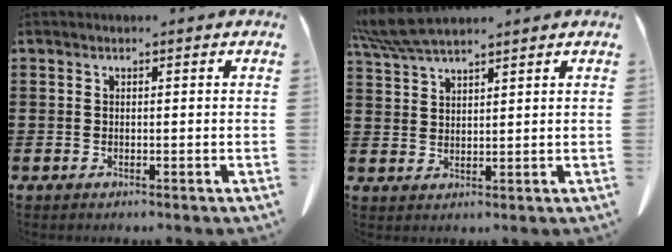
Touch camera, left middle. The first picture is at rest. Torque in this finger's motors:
{"motor_torque": [0.95, 0.67, 0.11, 0.10]}